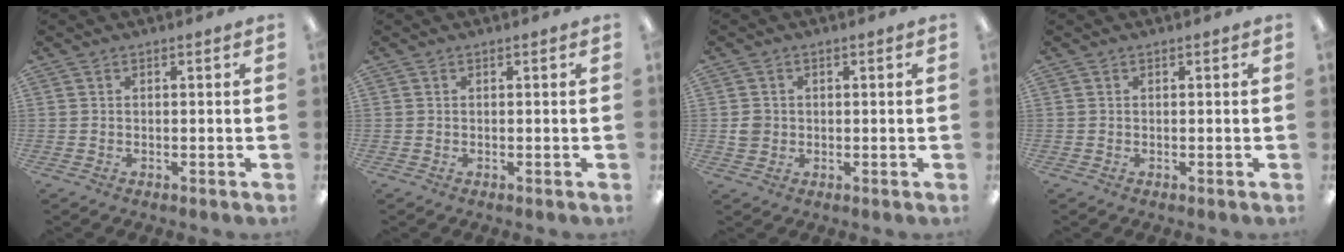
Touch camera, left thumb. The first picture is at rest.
{"total": 0.0}
{"total": 2.9, "force": [0.0, 2.8, 0.9], "torque": [-0.009, 0.002, -0.003]}
{"total": 0.0}